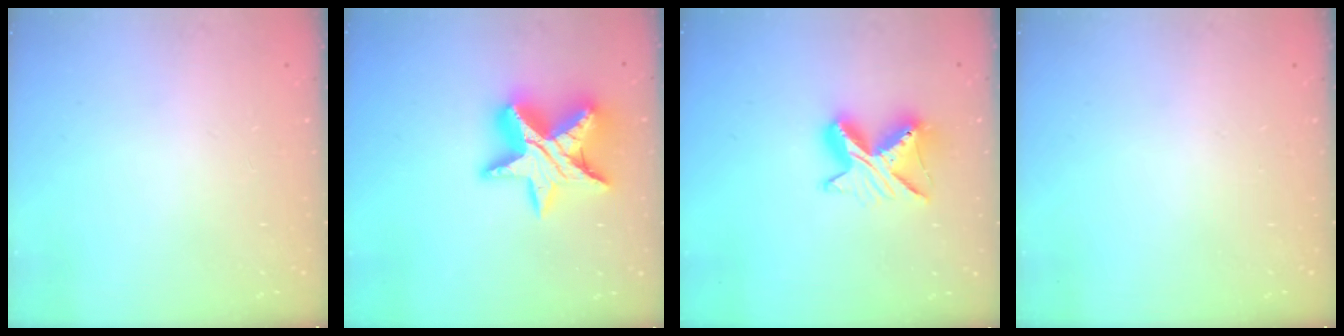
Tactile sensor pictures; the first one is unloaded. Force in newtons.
{"total": 17.1, "press": 17.1, "slide": 1.1}
{"total": 9.4, "press": 9.4, "slide": 0.2}
{"total": 0.0}